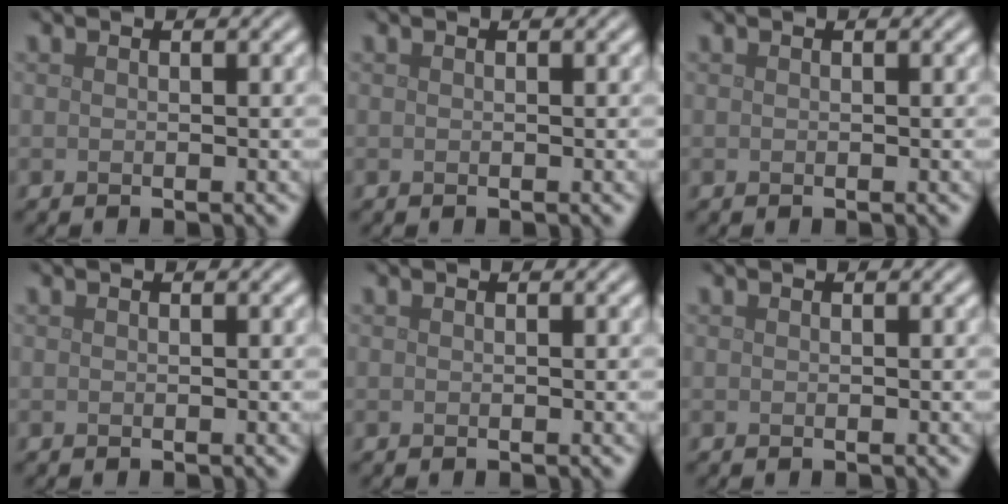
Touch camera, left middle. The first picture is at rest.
{"total": 0.0}
{"total": 0.0}
{"total": 0.0}
{"total": 0.0}
{"total": 0.0}